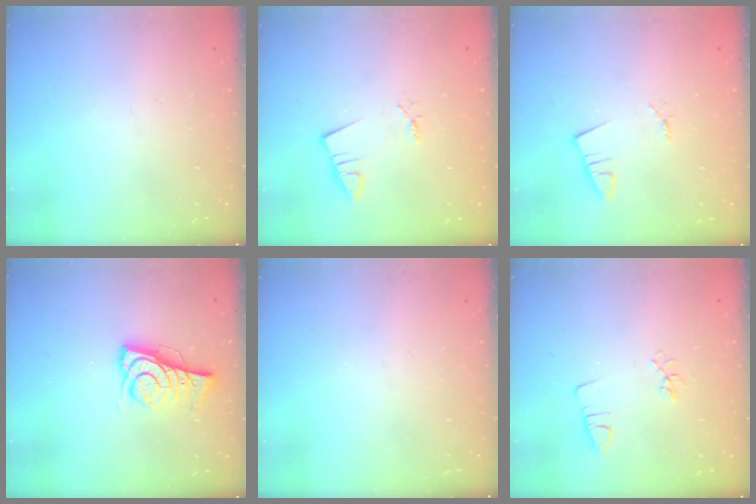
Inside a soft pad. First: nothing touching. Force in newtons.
{"total": 1.4, "press": 1.4, "slide": 0.1}
{"total": 1.3, "press": 1.2, "slide": 0.1}
{"total": 7.7, "press": 7.6, "slide": 0.8}
{"total": 0.0}
{"total": 4.0, "press": 3.7, "slide": 1.5}